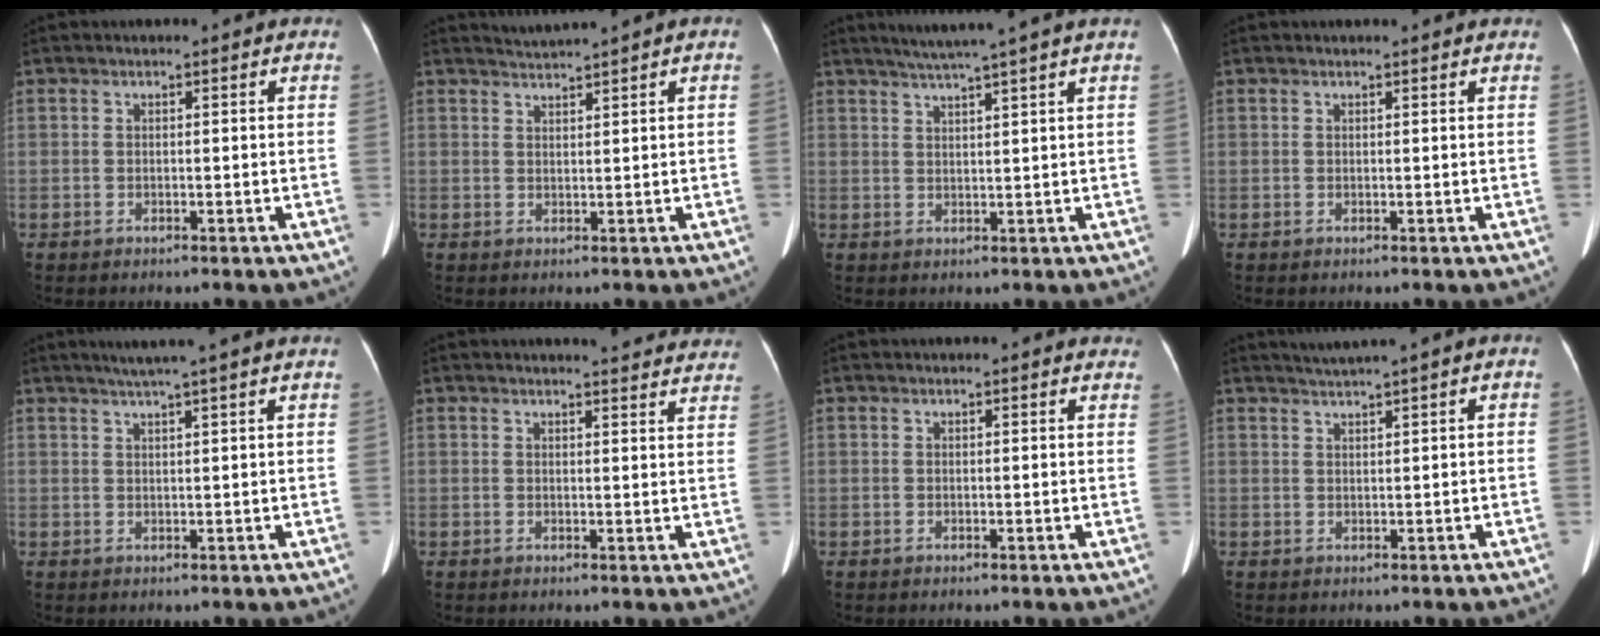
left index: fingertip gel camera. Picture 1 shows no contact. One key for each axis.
{"total": 1.5, "fx": 1.5, "fy": -0.5, "fz": -0.2, "tx": 0.004, "ty": 0.006, "tz": 0.033}
{"total": 6.2, "fx": 5.0, "fy": -1.5, "fz": 3.3, "tx": -0.051, "ty": 0.011, "tz": 0.078}
{"total": 2.3, "fx": 2.2, "fy": 0.1, "fz": 0.7, "tx": -0.013, "ty": 0.012, "tz": 0.021}
{"total": 5.5, "fx": 4.3, "fy": -1.4, "fz": 3.2, "tx": -0.047, "ty": 0.014, "tz": 0.065}
{"total": 10.7, "fx": 10.3, "fy": 1.0, "fz": 2.5, "tx": -0.013, "ty": -0.028, "tz": 0.094}
{"total": 5.1, "fx": 4.7, "fy": 1.1, "fz": 1.5, "tx": -0.013, "ty": -0.001, "tz": 0.033}
{"total": 1.7, "fx": 1.5, "fy": -0.4, "fz": 0.7, "tx": -0.011, "ty": 0.009, "tz": 0.032}